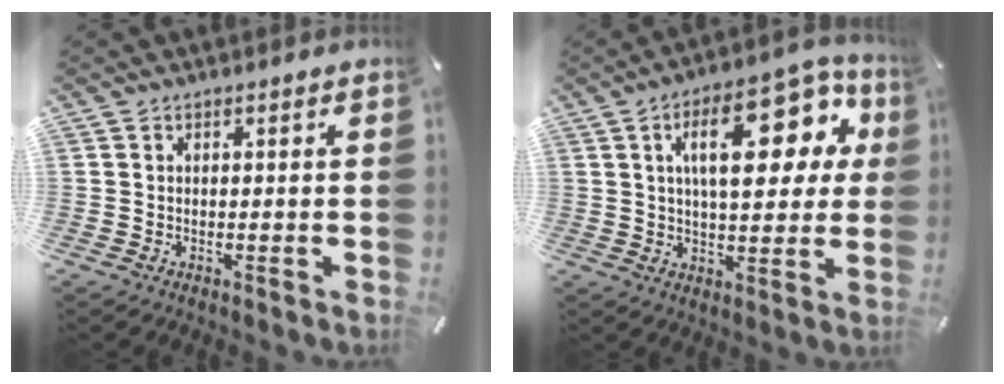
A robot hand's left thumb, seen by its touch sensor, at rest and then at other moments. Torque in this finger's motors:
{"motor_torque": [0.75, 1.18, 2.25, -0.51, 0.62]}